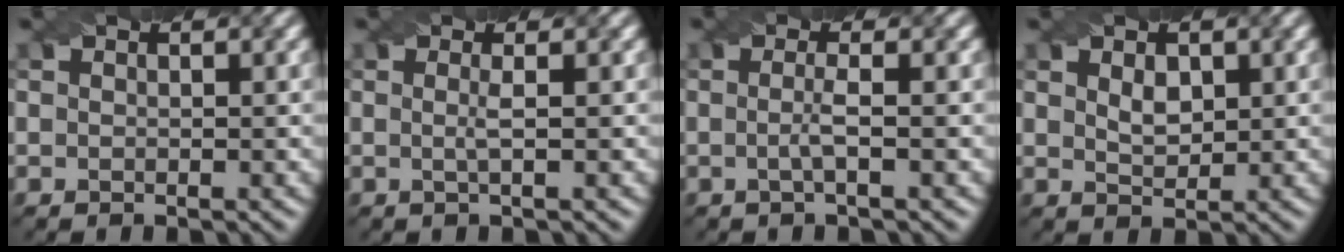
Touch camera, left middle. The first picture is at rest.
{"total": 1.4, "force": [-0.1, 0.3, 1.3], "torque": [-0.027, 0.001, -0.005]}
{"total": 1.8, "force": [-0.3, 0.3, 1.8], "torque": [-0.034, -0.003, -0.007]}
{"total": 1.8, "force": [0.7, 1.1, 1.2], "torque": [-0.022, -0.002, 0.018]}